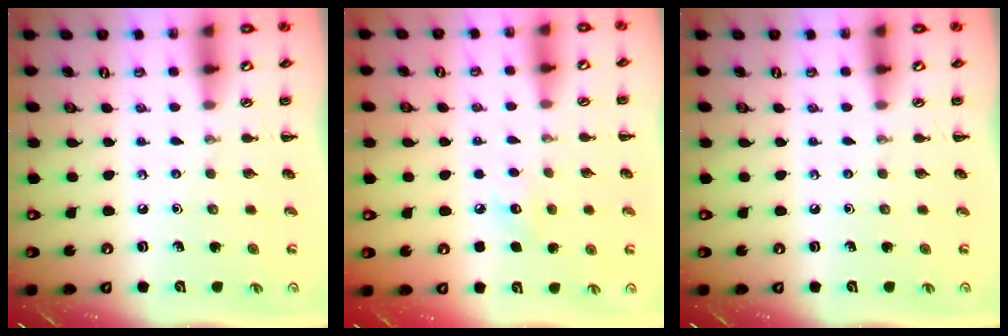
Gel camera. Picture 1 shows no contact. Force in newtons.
{"total": 6.7, "press": 6.5, "slide": 1.7}
{"total": 0.0}